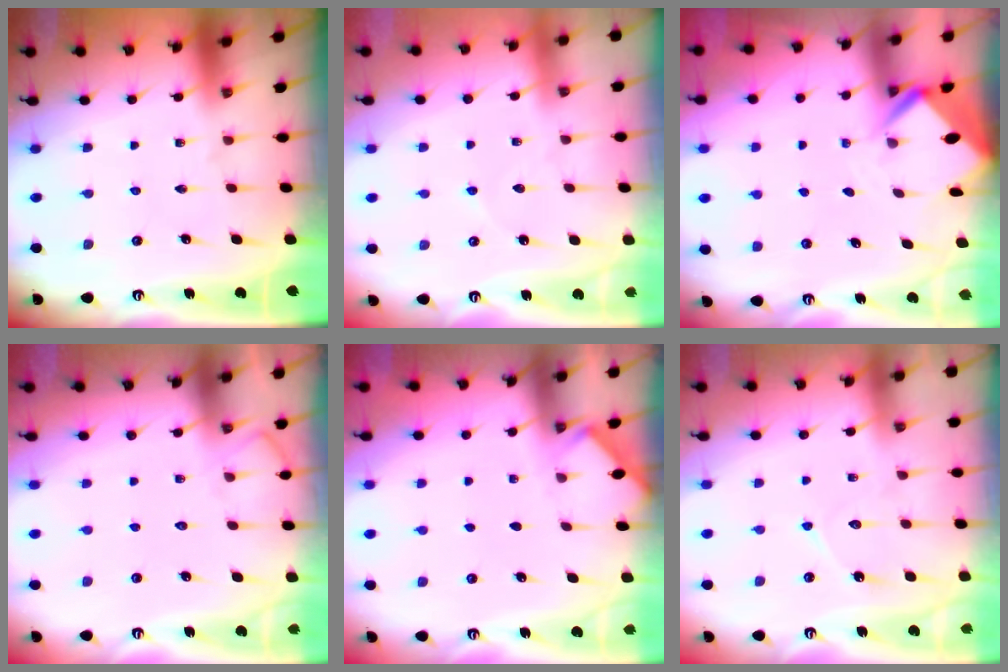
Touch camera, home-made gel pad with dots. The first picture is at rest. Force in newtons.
{"total": 2.0, "press": 2.0, "slide": 0.2}
{"total": 3.3, "press": 3.3, "slide": 0.2}
{"total": 4.6, "press": 4.5, "slide": 0.6}
{"total": 3.2, "press": 3.1, "slide": 0.4}
{"total": 7.3, "press": 7.2, "slide": 0.8}